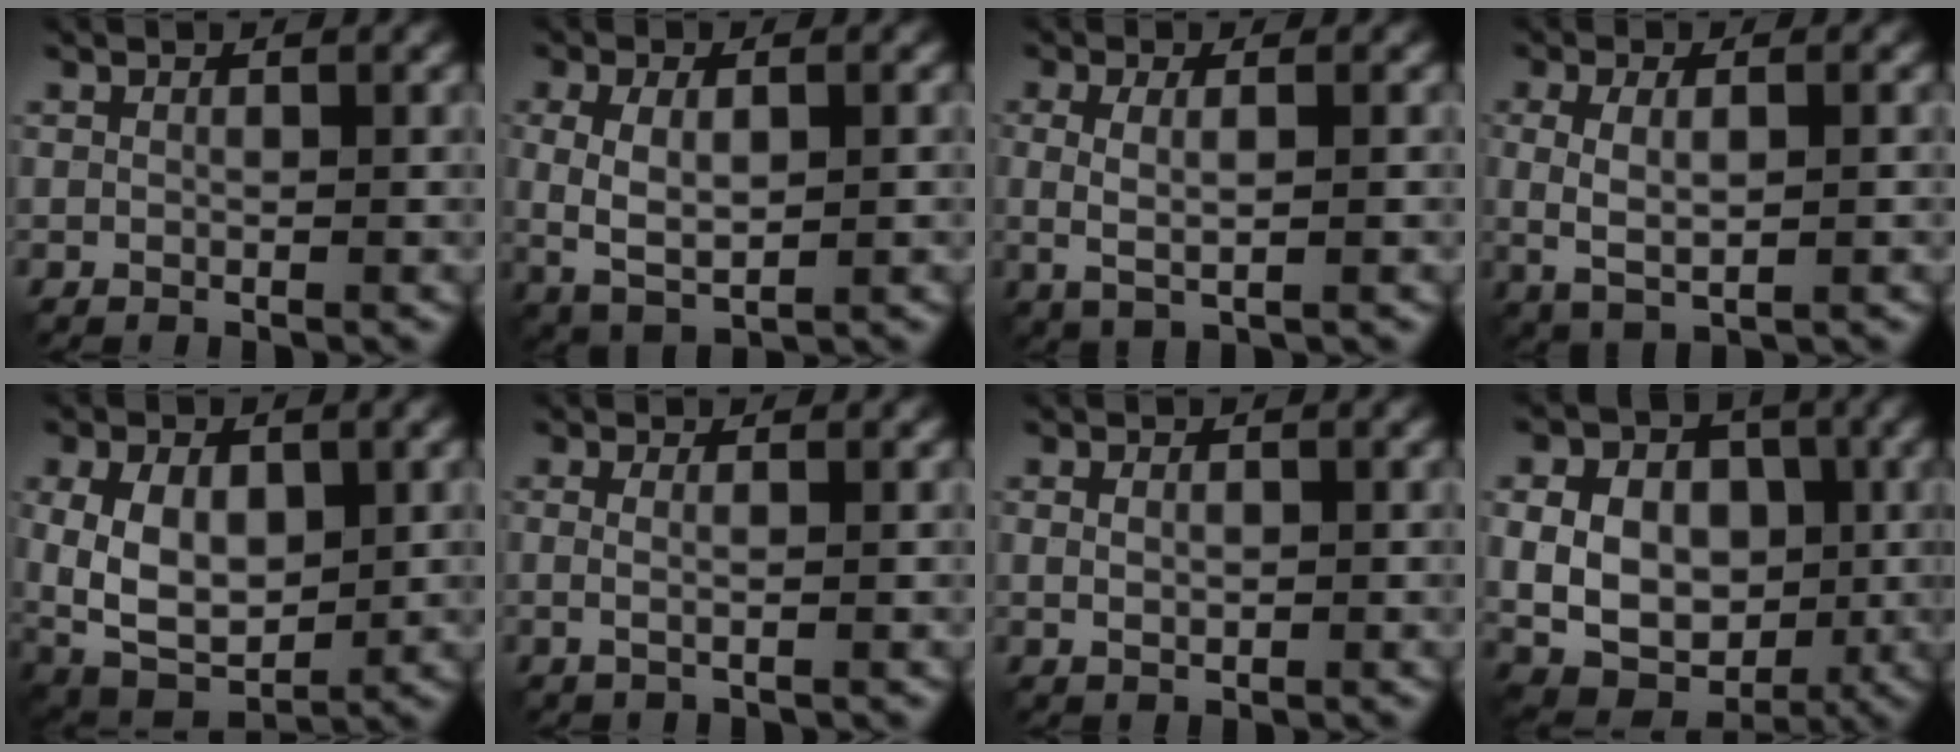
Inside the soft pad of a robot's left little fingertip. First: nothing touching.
{"total": 4.4, "force": [0.0, 2.2, 3.9], "torque": [-0.082, -0.001, 0.004]}
{"total": 2.6, "force": [0.1, 0.7, 2.5], "torque": [-0.051, 0.000, 0.001]}
{"total": 3.5, "force": [0.0, 1.4, 3.2], "torque": [-0.070, 0.000, 0.002]}
{"total": 8.7, "force": [0.3, 5.5, 6.8], "torque": [-0.143, -0.002, 0.007]}
{"total": 1.4, "force": [0.1, 0.4, 1.3], "torque": [-0.025, 0.002, -0.002]}
{"total": 1.5, "force": [0.1, 1.0, 1.2], "torque": [-0.022, -0.001, 0.005]}
{"total": 12.7, "force": [1.2, 10.5, 7.1], "torque": [-0.130, 0.025, 0.014]}